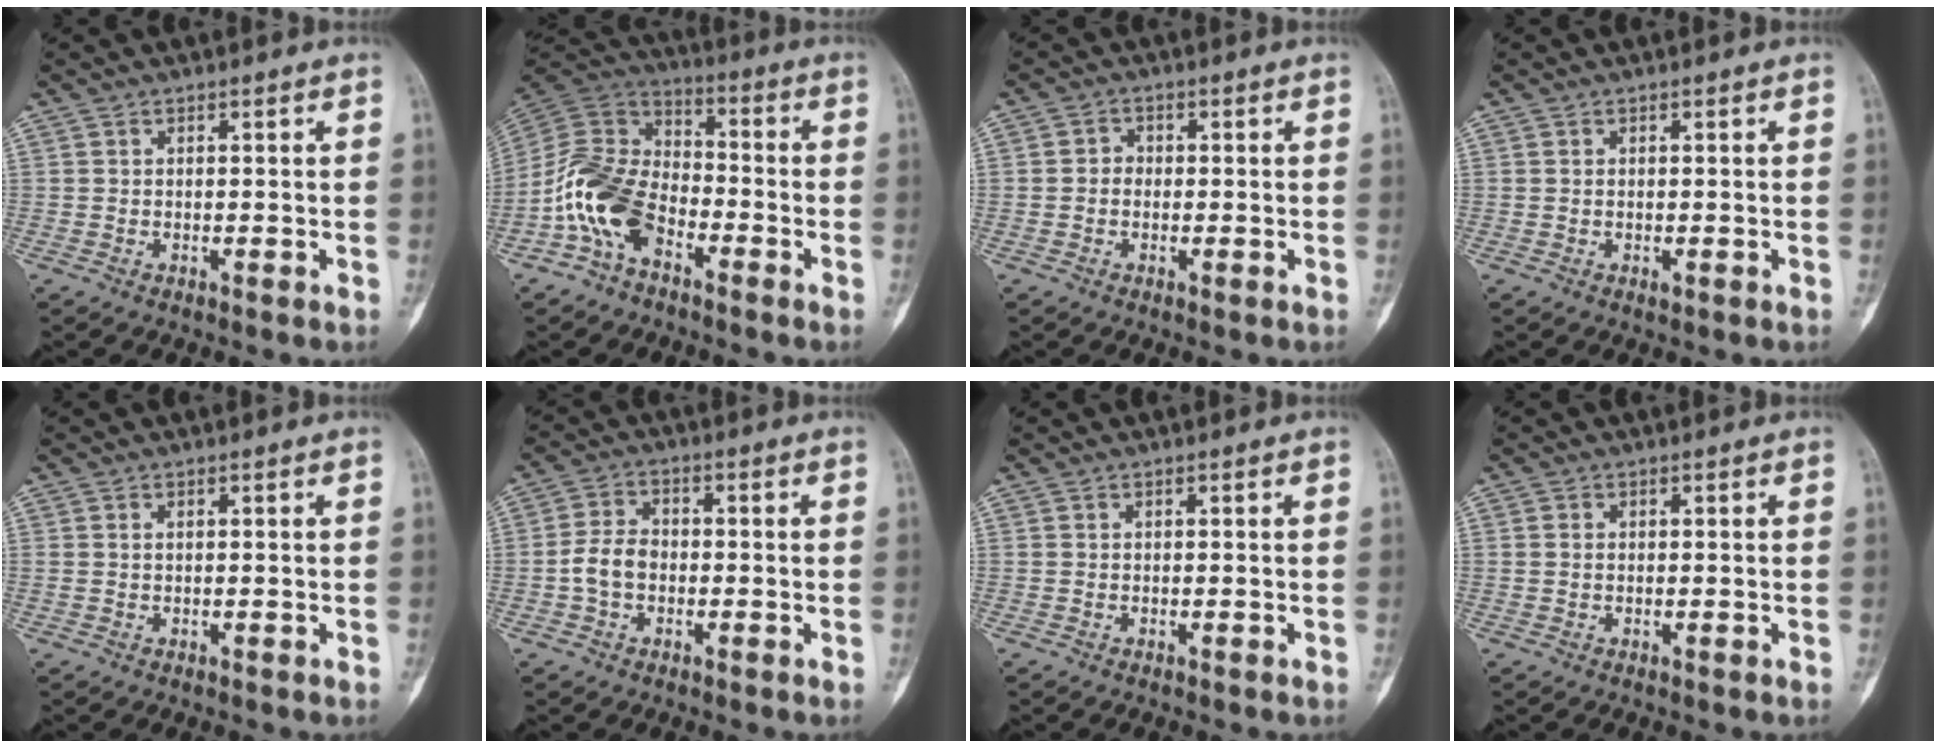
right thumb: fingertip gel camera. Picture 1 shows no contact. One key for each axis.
{"total": 13.3, "fx": -5.9, "fy": 8.4, "fz": 8.5, "tx": -0.160, "ty": 0.054, "tz": -0.127}
{"total": 2.1, "fx": -0.3, "fy": 1.9, "fz": 0.8, "tx": 0.000, "ty": 0.009, "tz": -0.010}
{"total": 0.8, "fx": -0.1, "fy": 0.4, "fz": 0.6, "tx": -0.011, "ty": -0.002, "tz": 0.001}
{"total": 0.8, "fx": 0.3, "fy": 0.5, "fz": 0.6, "tx": -0.017, "ty": 0.007, "tz": 0.009}
{"total": 5.5, "fx": -1.2, "fy": 3.9, "fz": 3.7, "tx": -0.069, "ty": 0.020, "tz": -0.028}
{"total": 0.0}
{"total": 0.7, "fx": 0.1, "fy": 0.6, "fz": 0.4, "tx": -0.008, "ty": 0.000, "tz": 0.001}